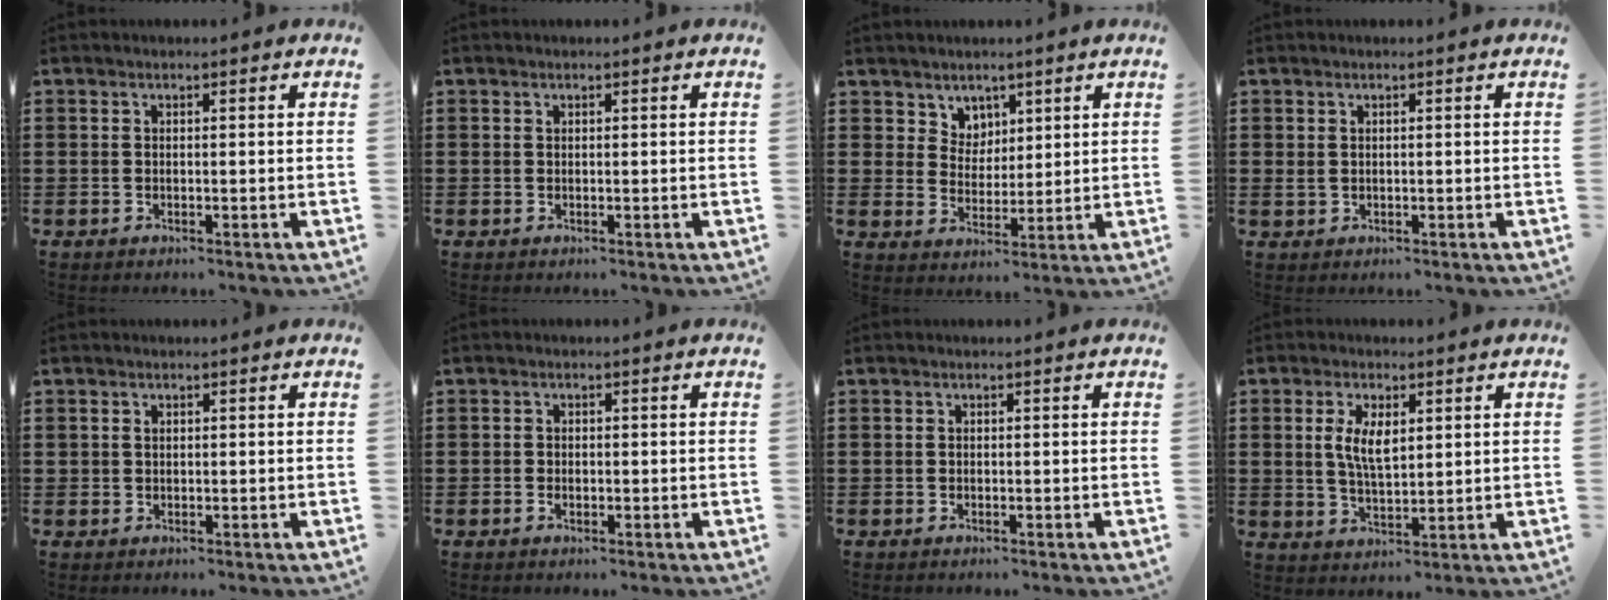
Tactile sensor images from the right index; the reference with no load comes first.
{"total": 0.0}
{"total": 4.5, "force": [3.1, 3.3, -0.2], "torque": [-0.019, 0.004, 0.057]}
{"total": 1.1, "force": [0.5, 0.8, 0.5], "torque": [-0.013, 0.003, 0.009]}
{"total": 0.7, "force": [0.3, 0.6, 0.1], "torque": [-0.004, 0.003, 0.007]}
{"total": 0.9, "force": [-0.4, 0.7, 0.5], "torque": [-0.010, 0.001, -0.007]}
{"total": 0.0}
{"total": 5.3, "force": [1.2, 2.4, 4.5], "torque": [-0.086, 0.004, 0.018]}